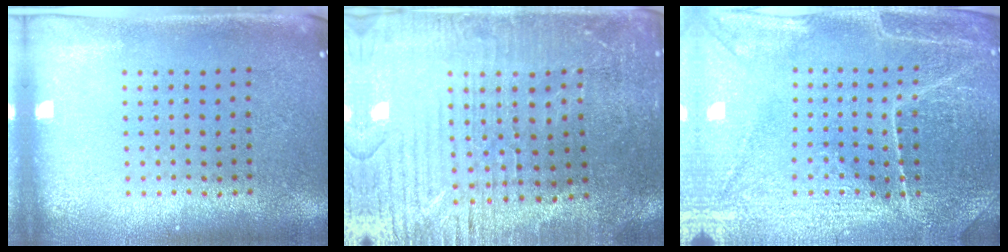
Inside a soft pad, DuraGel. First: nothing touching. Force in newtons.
{"total": 3.1, "press": 3.1, "slide": 0.6}
{"total": 4.3, "press": 4.2, "slide": 1.1}